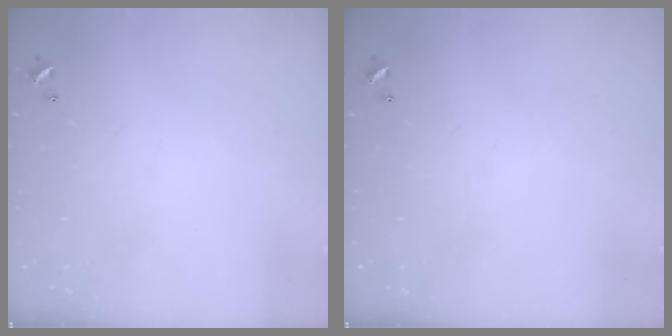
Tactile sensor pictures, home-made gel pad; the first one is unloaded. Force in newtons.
{"total": 0.0}